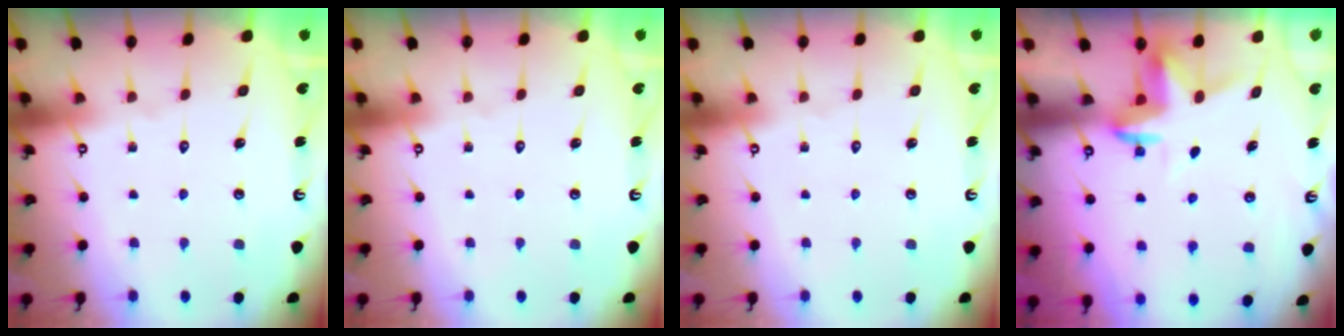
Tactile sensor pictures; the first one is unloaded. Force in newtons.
{"total": 0.0}
{"total": 0.0}
{"total": 3.4, "press": 3.4, "slide": 0.2}